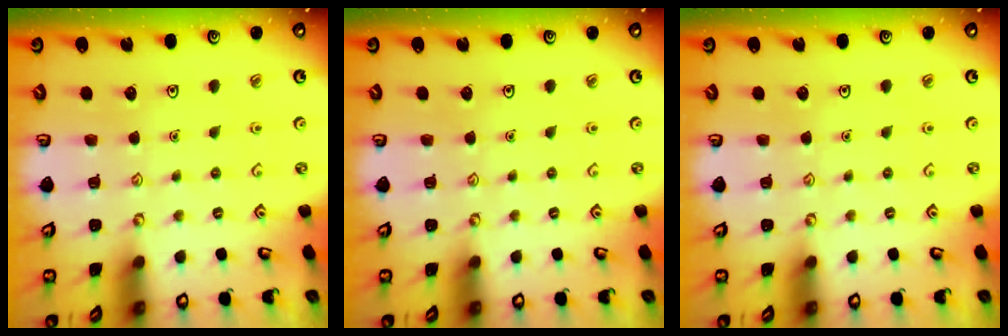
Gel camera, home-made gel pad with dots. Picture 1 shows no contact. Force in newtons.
{"total": 0.0}
{"total": 0.0}